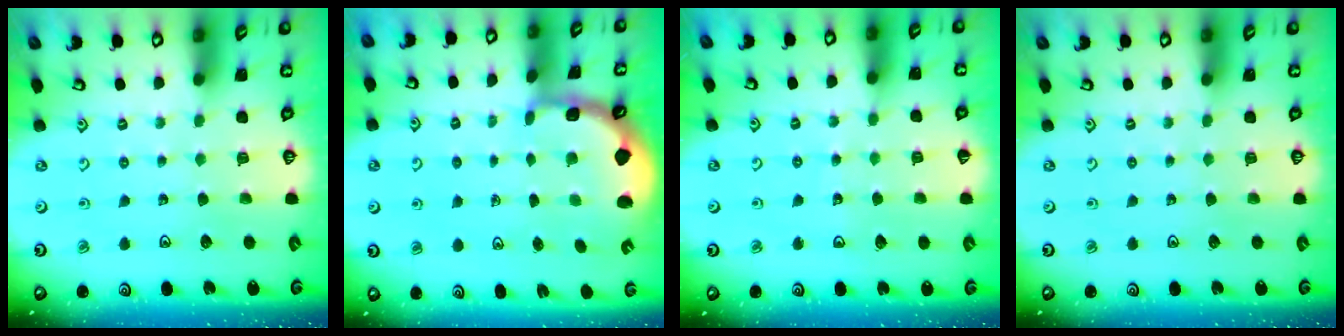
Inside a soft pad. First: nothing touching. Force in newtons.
{"total": 1.9, "press": 1.8, "slide": 0.6}
{"total": 4.8, "press": 4.7, "slide": 0.5}
{"total": 0.0}